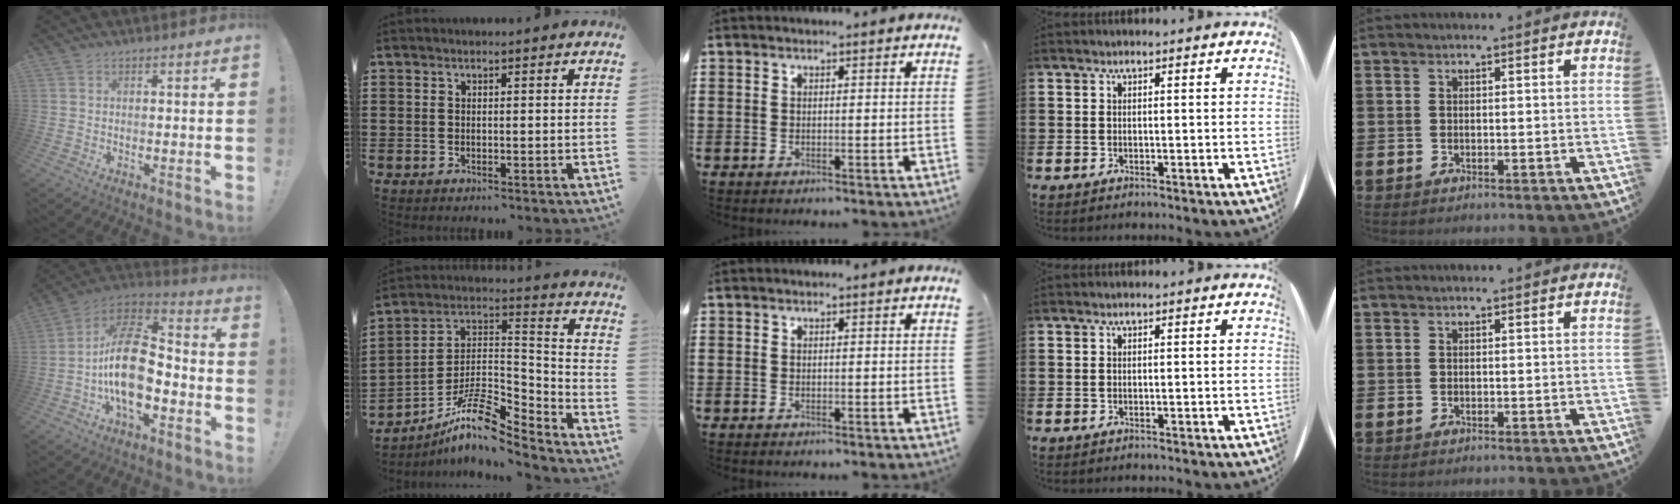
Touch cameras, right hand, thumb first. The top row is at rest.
{"thumb": {"total": 19.7, "force": [-2.8, 11.1, 16.0], "torque": [-0.303, 0.027, -0.042]}, "index": {"total": 11.1, "force": [-7.9, 3.9, 6.8], "torque": [-0.137, 0.014, -0.153]}}